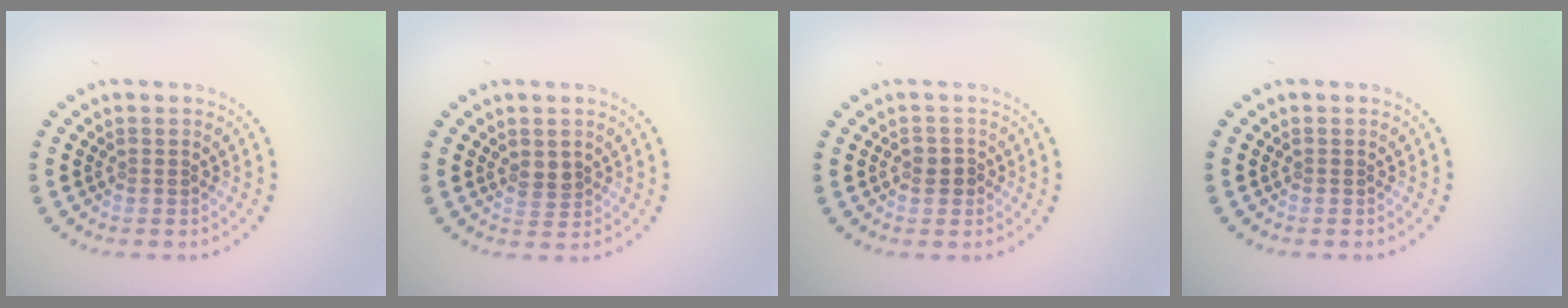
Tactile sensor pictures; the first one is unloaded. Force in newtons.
{"total": 1.4, "press": 1.3, "slide": 0.6}
{"total": 1.6, "press": 1.4, "slide": 0.7}
{"total": 0.0}